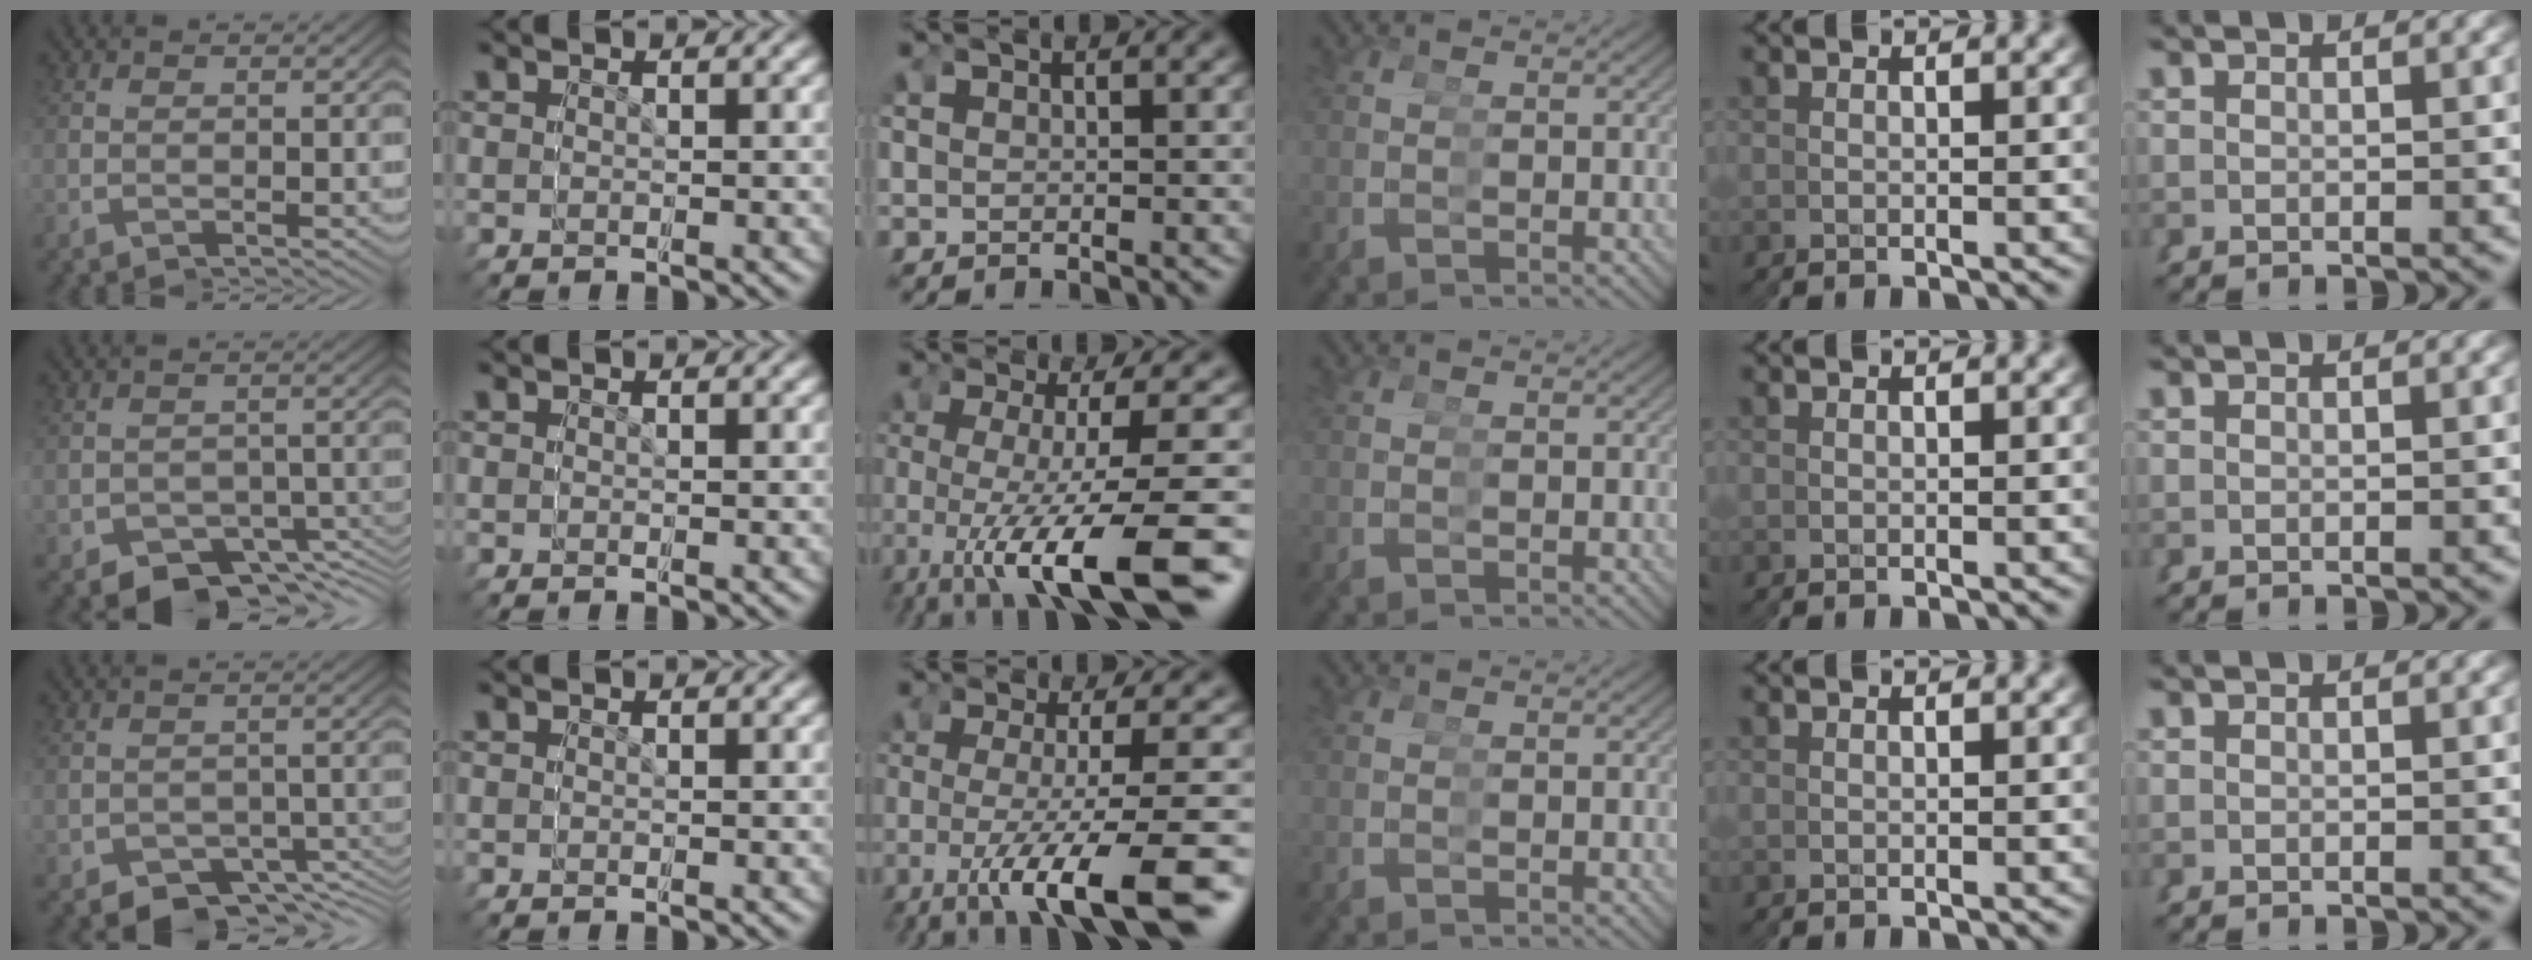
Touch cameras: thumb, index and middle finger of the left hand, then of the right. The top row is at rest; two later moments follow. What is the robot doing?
{"motion": "grasp_and_lifting", "object": "glue stick"}